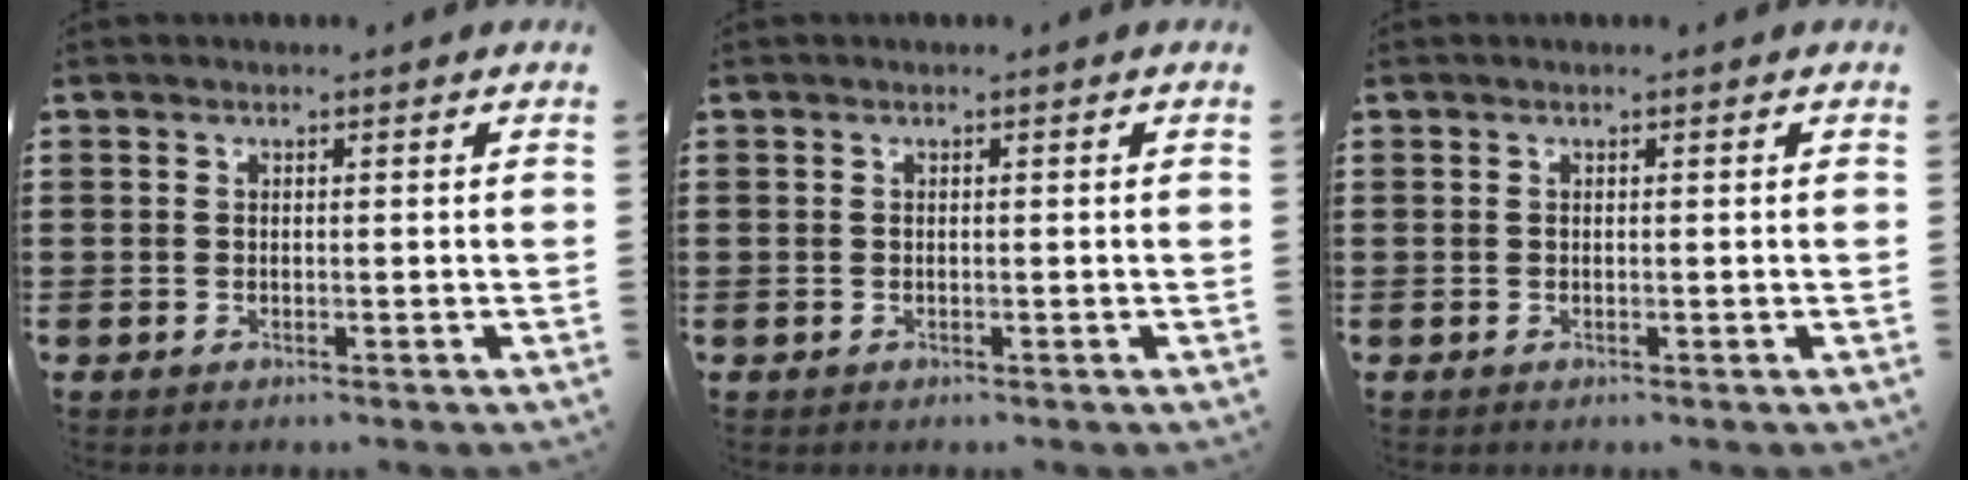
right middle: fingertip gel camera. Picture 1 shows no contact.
{"total": 0.0}
{"total": 0.0}